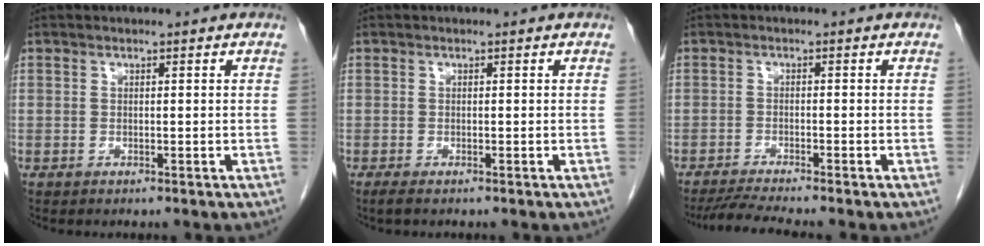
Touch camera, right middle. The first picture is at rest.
{"total": 1.0, "force": [-0.8, 0.1, 0.7], "torque": [-0.016, -0.004, -0.012]}
{"total": 4.6, "force": [-4.0, -1.1, 1.9], "torque": [-0.039, -0.021, -0.072]}